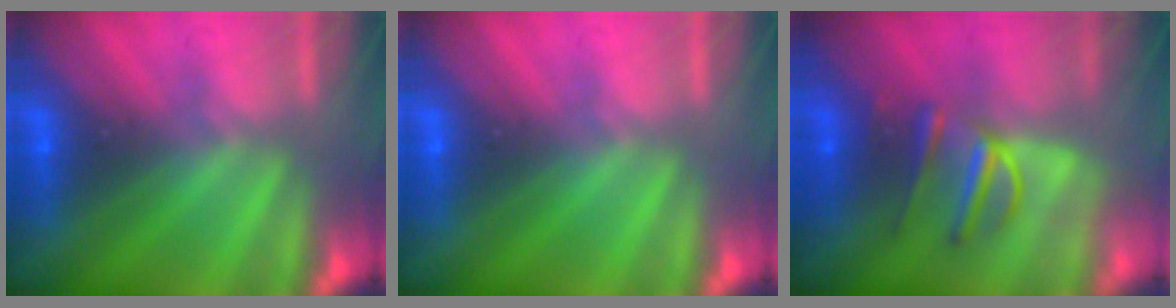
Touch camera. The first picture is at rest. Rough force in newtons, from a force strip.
{"total": 0.0}
{"total": 2.9}